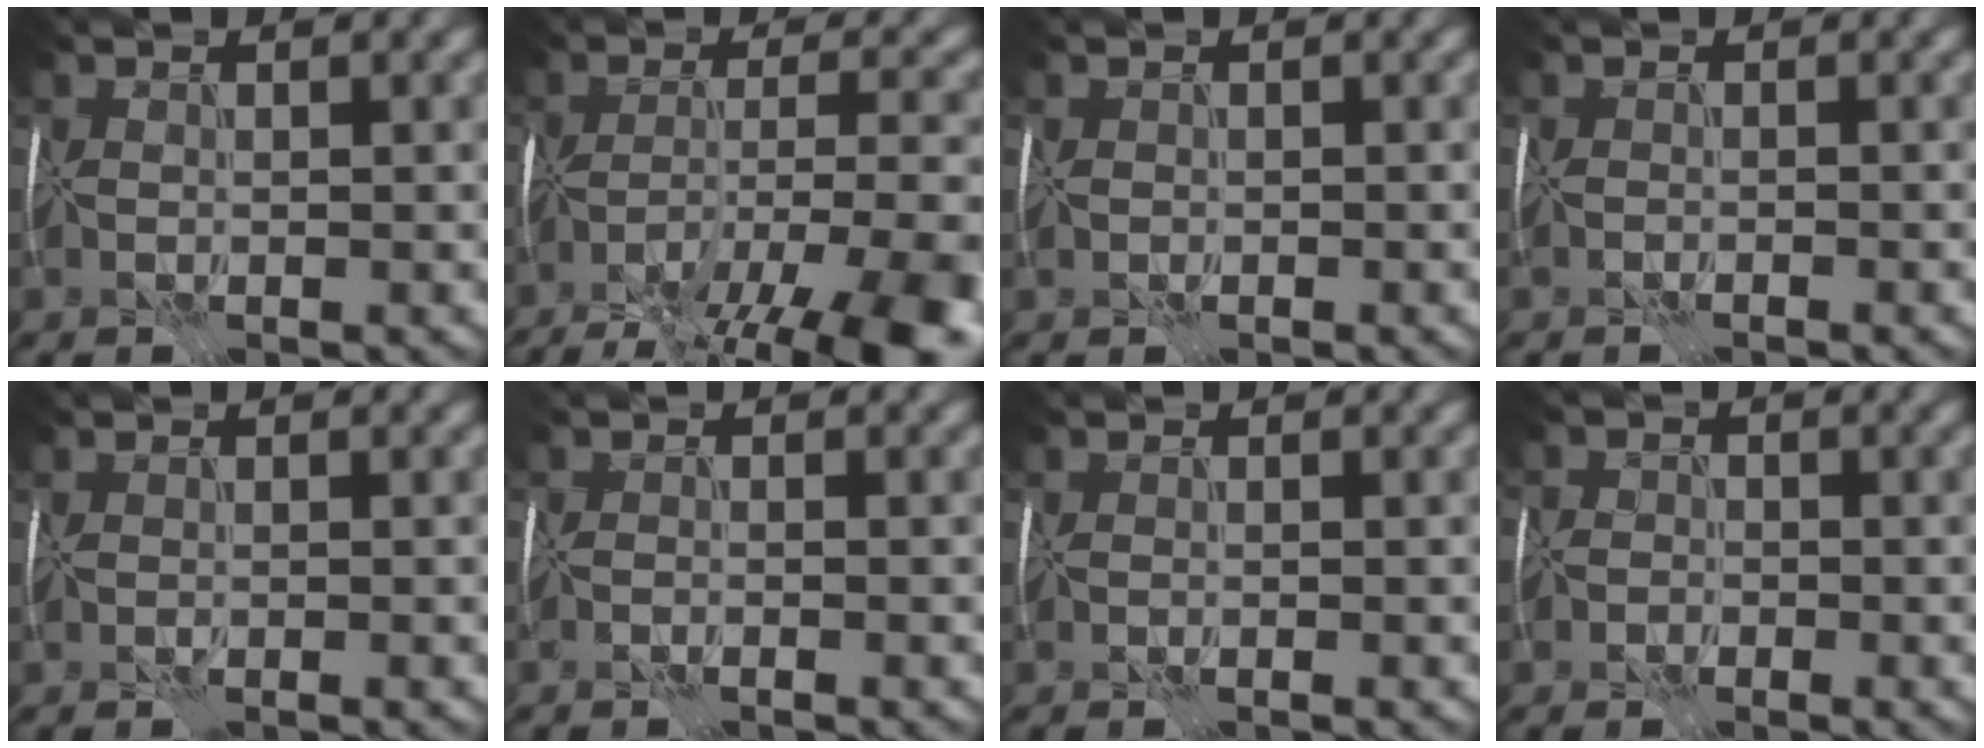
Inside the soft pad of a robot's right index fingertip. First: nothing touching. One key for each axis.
{"total": 14.0, "fx": -10.8, "fy": 2.2, "fz": 8.7, "tx": -0.157, "ty": -0.033, "tz": -0.150}
{"total": 0.5, "fx": -0.4, "fy": 0.0, "fz": -0.3, "tx": 0.004, "ty": -0.004, "tz": -0.007}
{"total": 1.4, "fx": -1.3, "fy": -0.5, "fz": -0.1, "tx": 0.004, "ty": -0.013, "tz": -0.021}
{"total": 0.7, "fx": -0.6, "fy": -0.2, "fz": 0.3, "tx": 0.005, "ty": -0.009, "tz": -0.012}
{"total": 1.6, "fx": -1.4, "fy": -0.7, "fz": 0.0, "tx": -0.001, "ty": -0.009, "tz": -0.025}
{"total": 1.0, "fx": -1.0, "fy": -0.3, "fz": 0.0, "tx": 0.008, "ty": -0.013, "tz": -0.017}
{"total": 3.2, "fx": -2.1, "fy": 2.3, "fz": 0.6, "tx": 0.019, "ty": 0.008, "tz": -0.064}